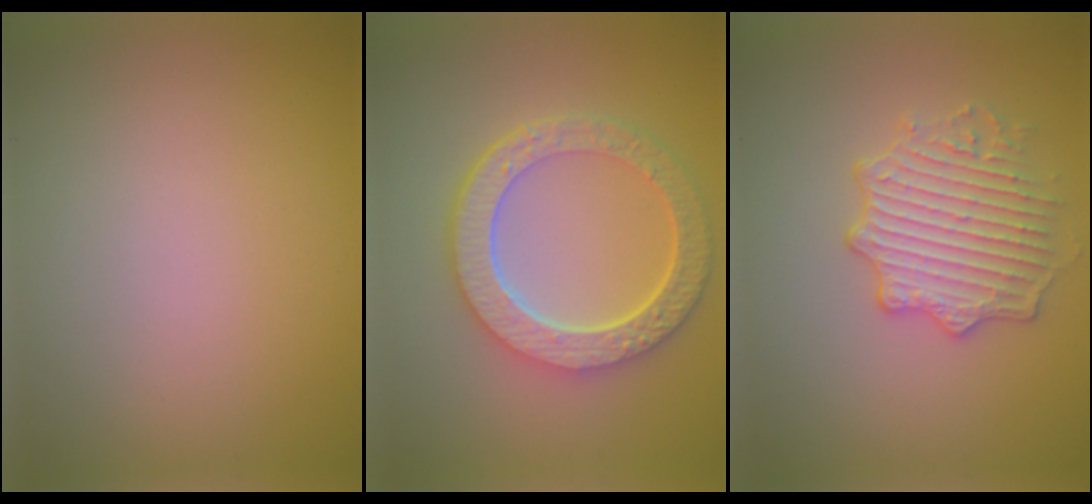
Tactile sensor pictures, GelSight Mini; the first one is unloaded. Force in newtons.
{"total": 6.8, "press": 5.1, "slide": 4.5}
{"total": 3.9, "press": 3.8, "slide": 0.8}